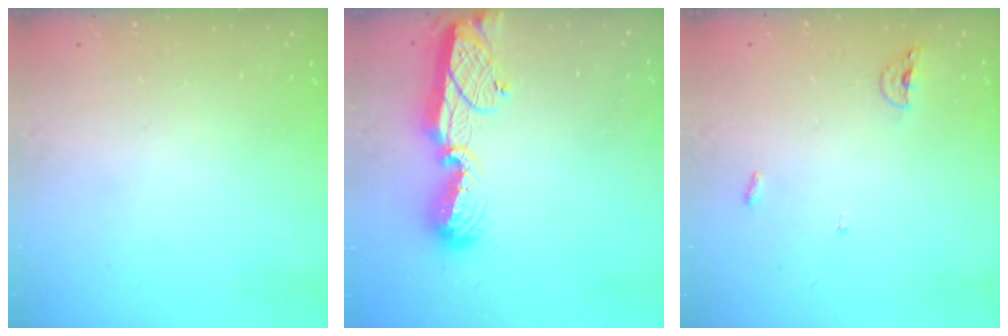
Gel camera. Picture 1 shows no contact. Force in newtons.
{"total": 12.7, "press": 12.7, "slide": 1.0}
{"total": 3.9, "press": 3.8, "slide": 0.8}